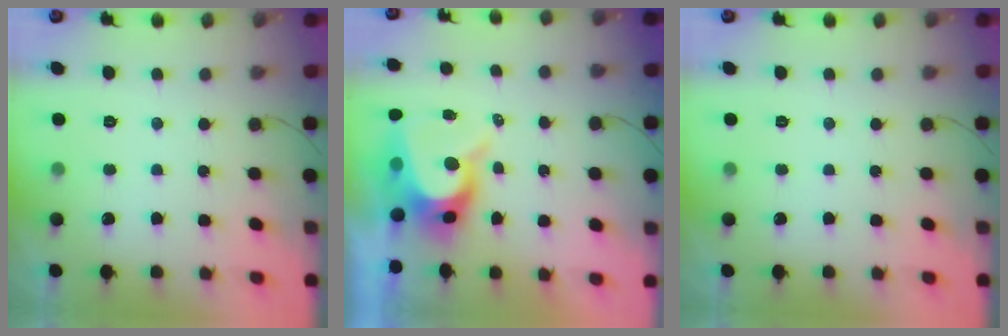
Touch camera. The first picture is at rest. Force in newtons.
{"total": 10.8, "press": 10.8, "slide": 1.1}
{"total": 0.0}